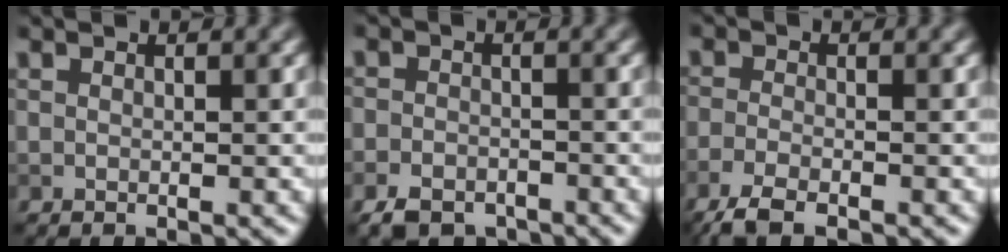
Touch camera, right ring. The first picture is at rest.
{"total": 4.4, "force": [-3.3, 2.4, 1.8], "torque": [-0.029, -0.005, -0.065]}
{"total": 3.7, "force": [-2.9, 1.0, 2.2], "torque": [-0.047, -0.010, -0.066]}